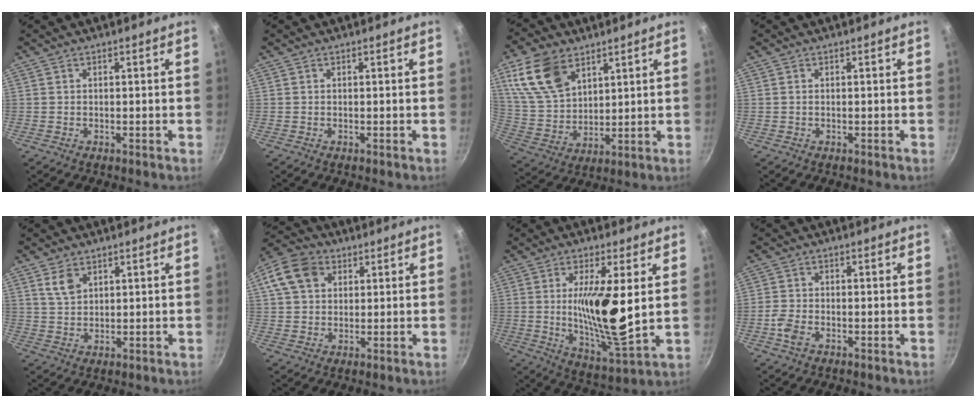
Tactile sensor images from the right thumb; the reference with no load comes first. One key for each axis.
{"total": 0.0}
{"total": 14.4, "fx": 7.5, "fy": 8.8, "fz": 8.5, "tx": -0.147, "ty": -0.025, "tz": 0.160}
{"total": 0.0}
{"total": 4.3, "fx": 2.3, "fy": 2.7, "fz": 2.5, "tx": -0.036, "ty": -0.007, "tz": 0.049}
{"total": 9.5, "fx": 3.3, "fy": 7.5, "fz": 4.8, "tx": -0.068, "ty": 0.008, "tz": 0.047}
{"total": 15.2, "fx": 2.2, "fy": 4.0, "fz": 14.5, "tx": -0.253, "ty": -0.041, "tz": 0.040}
{"total": 3.6, "fx": -1.6, "fy": 2.0, "fz": 2.5, "tx": -0.058, "ty": 0.010, "tz": -0.037}